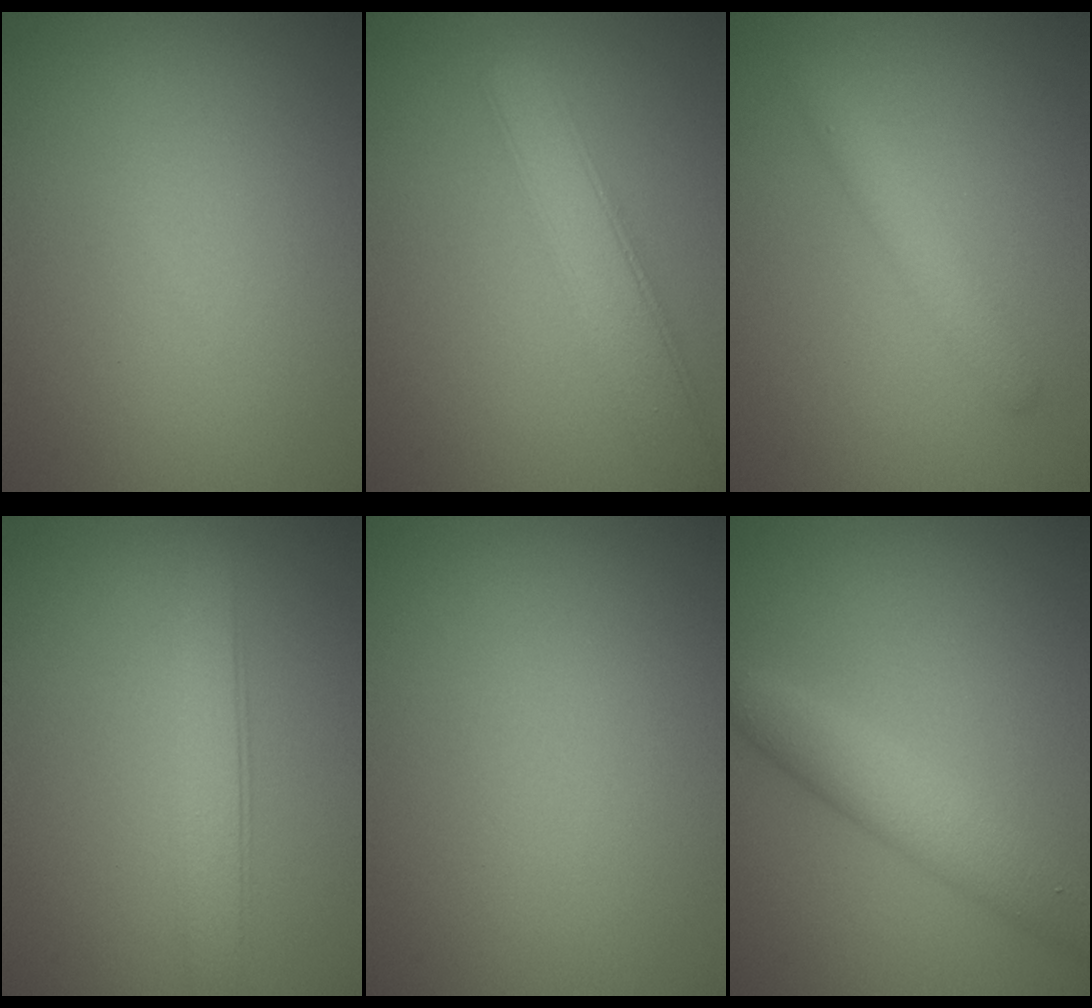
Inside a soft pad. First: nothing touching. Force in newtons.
{"total": 4.8, "press": 4.8, "slide": 0.2}
{"total": 2.1, "press": 2.1, "slide": 0.1}
{"total": 2.9, "press": 2.9, "slide": 0.1}
{"total": 0.0}
{"total": 4.0, "press": 4.0, "slide": 0.2}